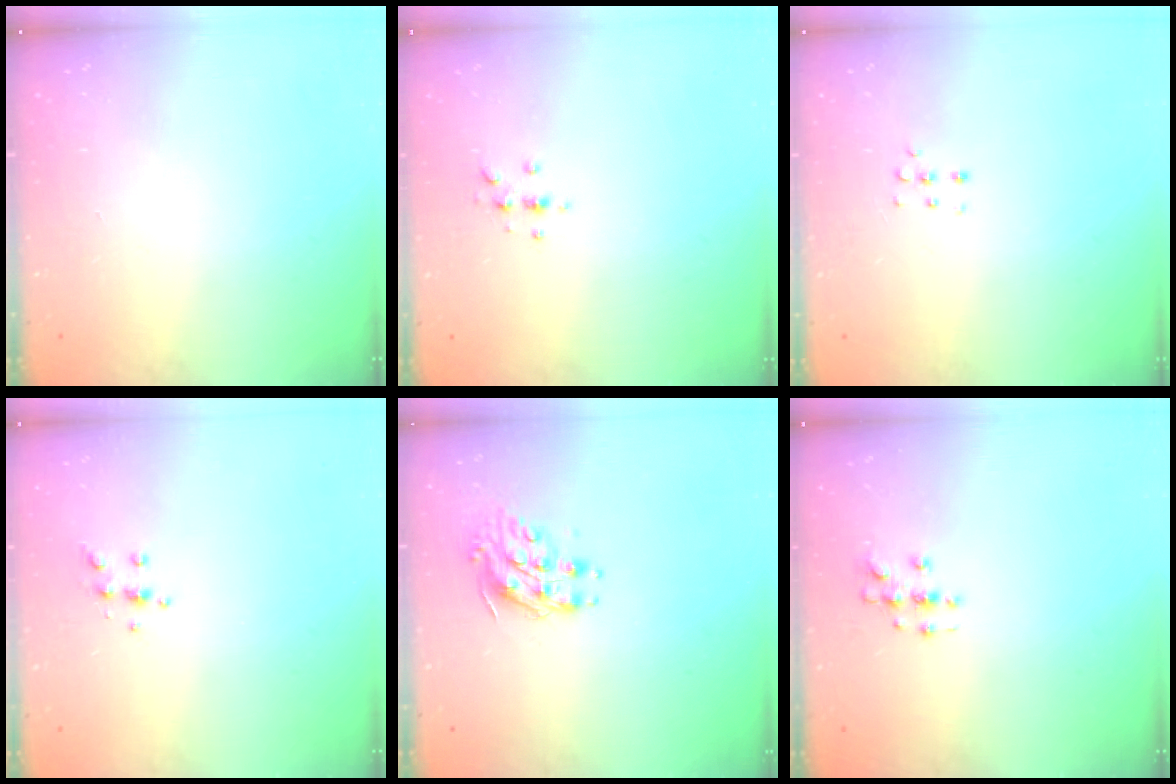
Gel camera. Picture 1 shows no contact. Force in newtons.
{"total": 2.3, "press": 2.3, "slide": 0.2}
{"total": 3.8, "press": 3.8, "slide": 0.6}
{"total": 4.2, "press": 4.2, "slide": 0.4}
{"total": 8.9, "press": 8.9, "slide": 0.7}
{"total": 2.8, "press": 2.8, "slide": 0.2}